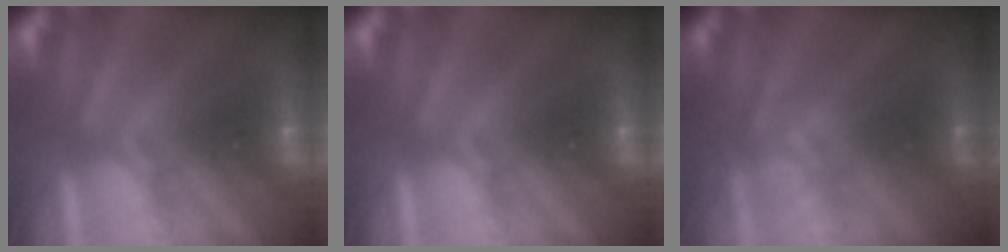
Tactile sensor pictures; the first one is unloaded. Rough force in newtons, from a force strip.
{"total": 0.0}
{"total": 2.6}